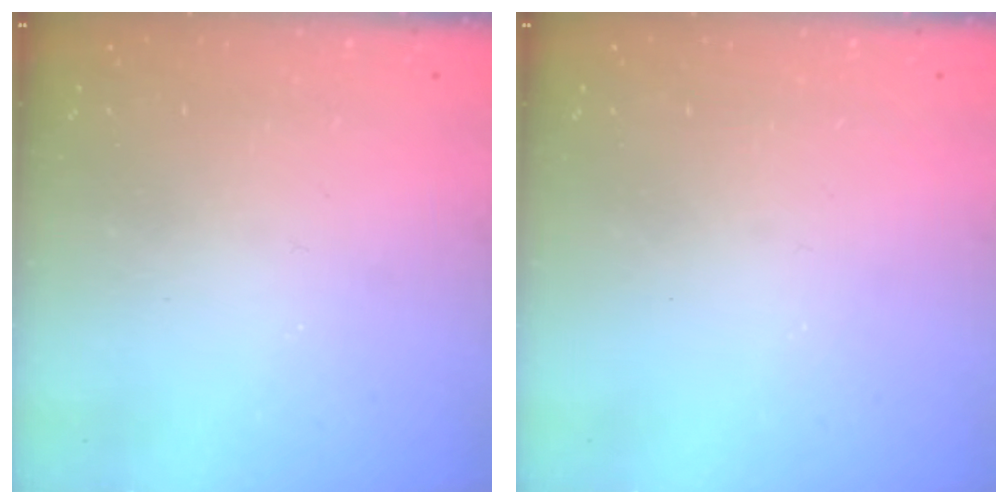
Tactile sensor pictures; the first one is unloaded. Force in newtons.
{"total": 0.0}